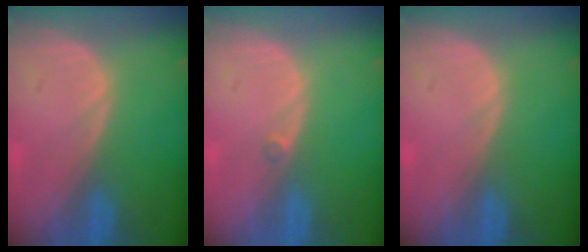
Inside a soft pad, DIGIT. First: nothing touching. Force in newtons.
{"total": 0.7, "press": 0.6, "slide": 0.3}
{"total": 0.0}